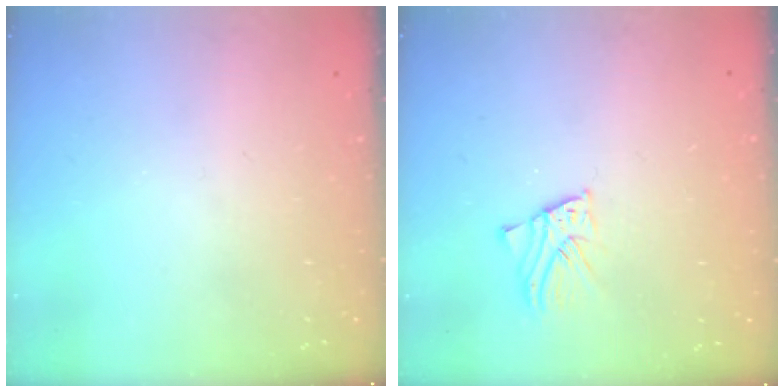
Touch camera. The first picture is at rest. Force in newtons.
{"total": 2.5, "press": 2.5, "slide": 0.2}